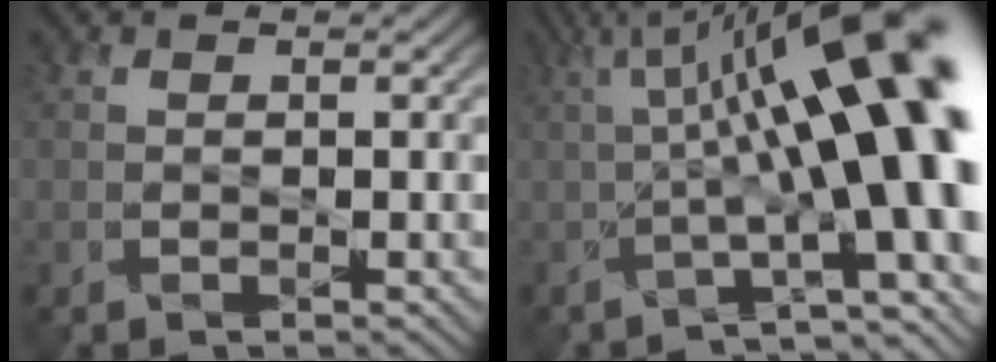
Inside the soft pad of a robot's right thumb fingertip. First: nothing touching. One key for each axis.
{"total": 17.9, "fx": 1.5, "fy": 5.0, "fz": 17.1, "tx": -0.242, "ty": 0.020, "tz": 0.029}